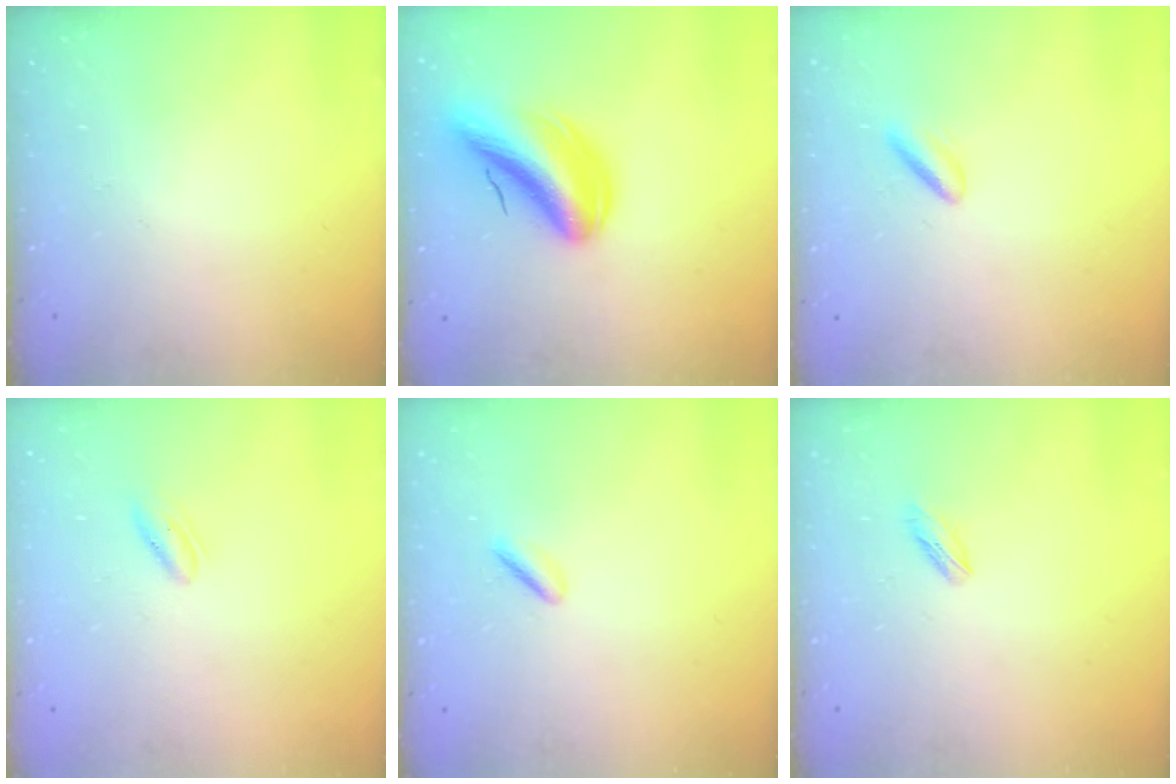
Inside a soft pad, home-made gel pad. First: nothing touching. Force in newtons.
{"total": 13.3, "press": 12.7, "slide": 3.9}
{"total": 4.9, "press": 4.7, "slide": 1.1}
{"total": 1.9, "press": 1.8, "slide": 0.6}
{"total": 1.7, "press": 1.6, "slide": 0.7}
{"total": 4.1, "press": 3.9, "slide": 1.2}